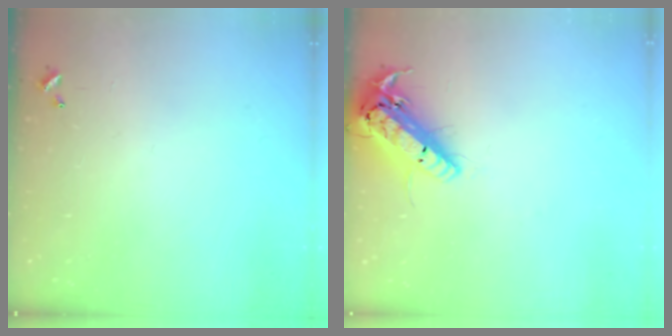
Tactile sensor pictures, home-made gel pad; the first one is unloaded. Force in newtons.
{"total": 18.4, "press": 18.1, "slide": 3.2}